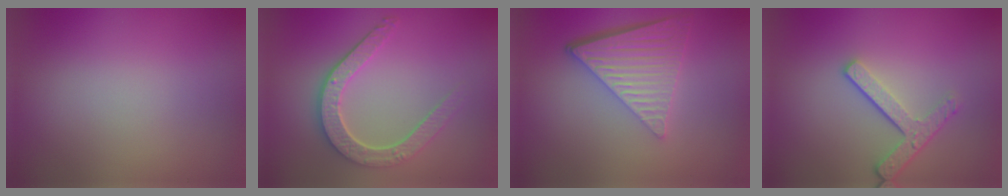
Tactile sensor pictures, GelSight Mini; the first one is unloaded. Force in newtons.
{"total": 4.5, "press": 3.6, "slide": 2.7}
{"total": 6.5, "press": 4.4, "slide": 4.8}
{"total": 3.4, "press": 2.5, "slide": 2.3}